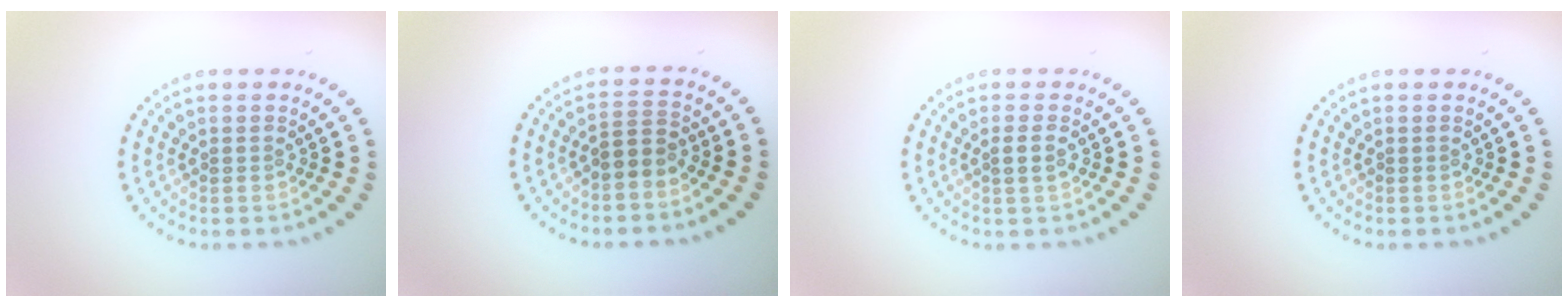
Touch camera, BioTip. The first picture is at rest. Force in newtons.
{"total": 2.0, "press": 1.6, "slide": 1.2}
{"total": 1.1, "press": 0.9, "slide": 0.6}
{"total": 0.0}